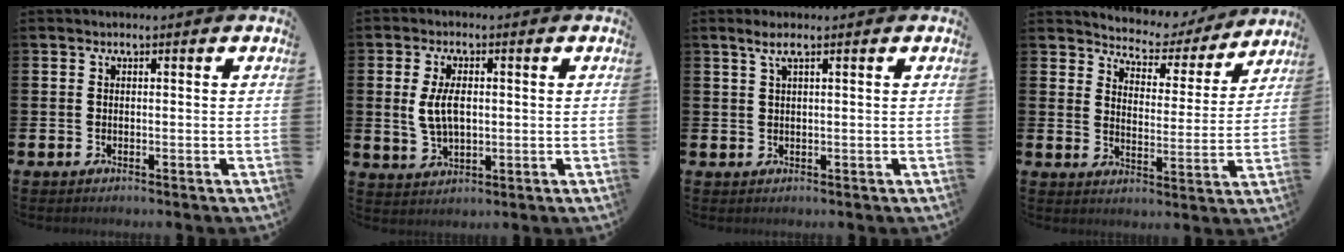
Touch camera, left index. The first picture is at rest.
{"total": 4.9, "force": [0.8, 2.7, 4.0], "torque": [-0.067, 0.004, 0.009]}
{"total": 1.8, "force": [1.0, 0.1, 1.5], "torque": [-0.030, 0.004, 0.017]}
{"total": 5.8, "force": [5.4, 1.9, 0.4], "torque": [-0.030, -0.048, 0.090]}